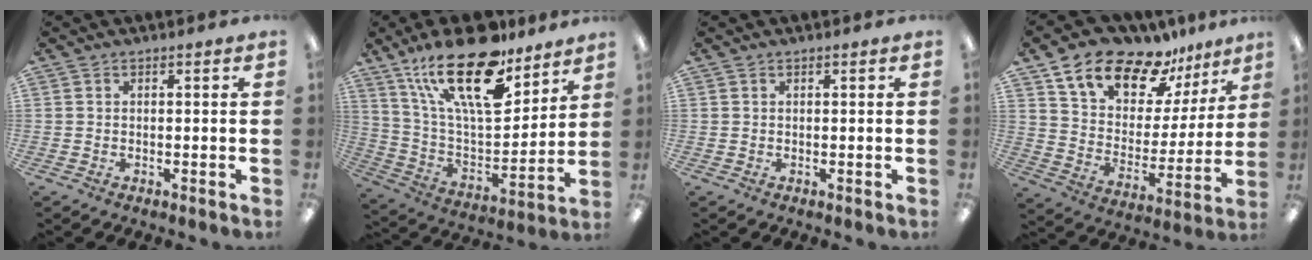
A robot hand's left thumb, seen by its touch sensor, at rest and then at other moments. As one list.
[{"total": 24.9, "force": [16.2, 9.6, 16.3], "torque": [-0.295, -0.093, 0.277]}, {"total": 0.0}, {"total": 16.8, "force": [13.4, 7.8, 6.4], "torque": [-0.122, -0.093, 0.242]}]